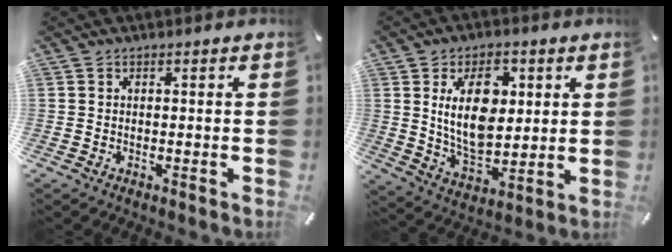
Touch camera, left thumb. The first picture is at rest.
{"total": 15.1, "force": [3.8, 9.7, 10.9], "torque": [-0.209, -0.002, 0.061]}